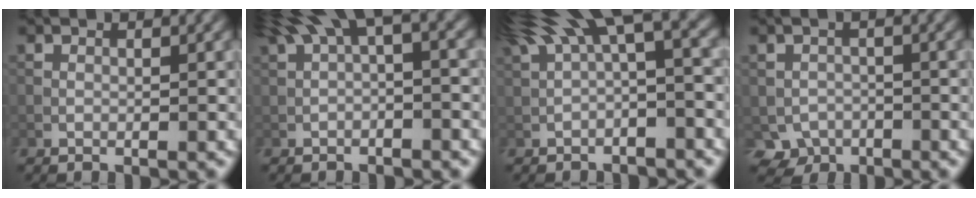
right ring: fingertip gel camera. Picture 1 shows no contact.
{"total": 5.4, "force": [2.1, 1.8, 4.7], "torque": [-0.073, 0.021, 0.027]}
{"total": 8.2, "force": [2.5, 2.5, 7.4], "torque": [-0.122, 0.021, 0.039]}
{"total": 3.4, "force": [-1.6, 2.6, 1.5], "torque": [-0.025, -0.007, -0.029]}